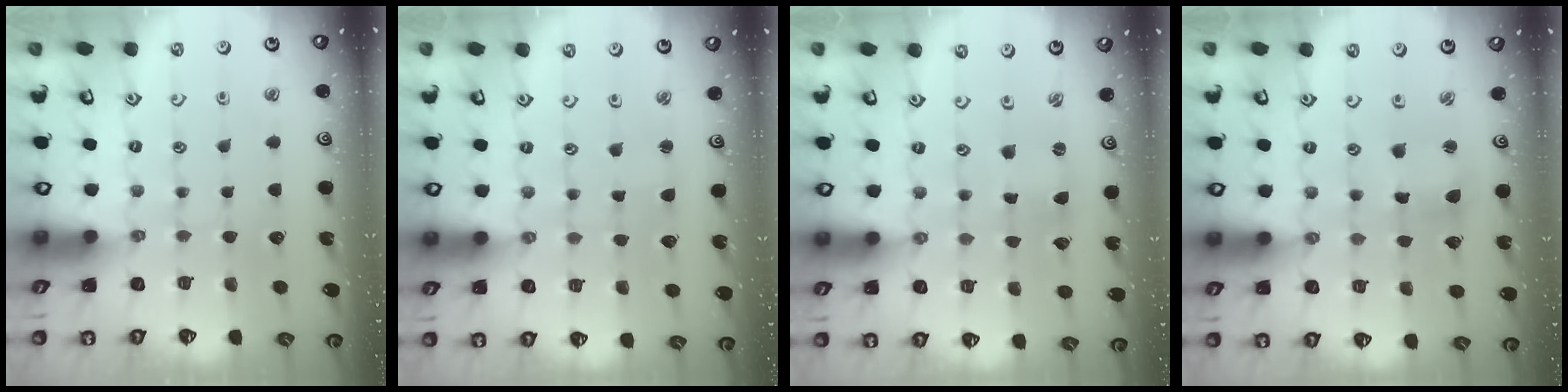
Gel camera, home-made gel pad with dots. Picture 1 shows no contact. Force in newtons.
{"total": 1.3, "press": 1.3, "slide": 0.2}
{"total": 0.0}
{"total": 3.9, "press": 3.9, "slide": 0.4}